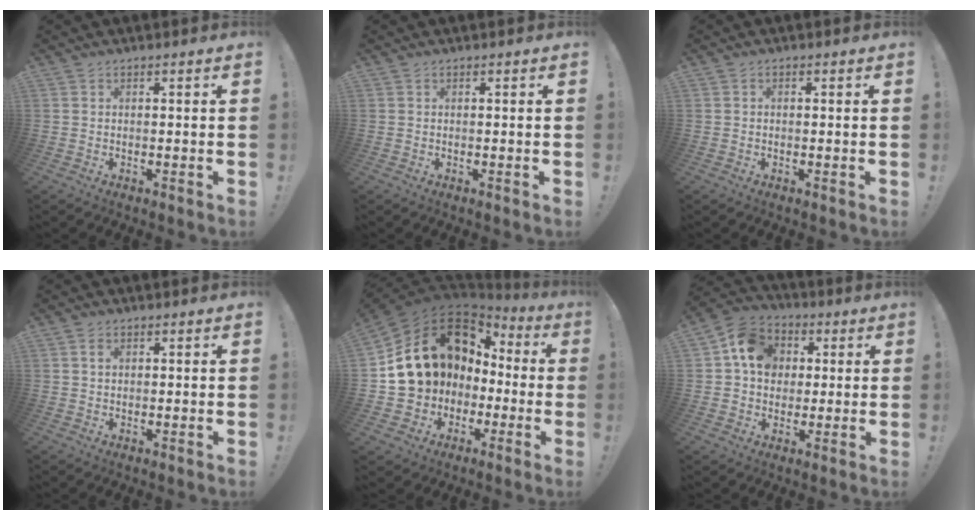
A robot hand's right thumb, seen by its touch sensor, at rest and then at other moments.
{"total": 0.0}
{"total": 0.7, "force": [-0.4, 0.4, 0.4], "torque": [-0.010, 0.004, -0.006]}
{"total": 1.4, "force": [0.5, 0.9, 0.9], "torque": [-0.020, 0.004, 0.008]}
{"total": 17.8, "force": [4.6, 14.6, 9.1], "torque": [-0.148, -0.018, 0.118]}
{"total": 12.5, "force": [2.9, 10.8, 5.8], "torque": [-0.087, 0.008, 0.062]}